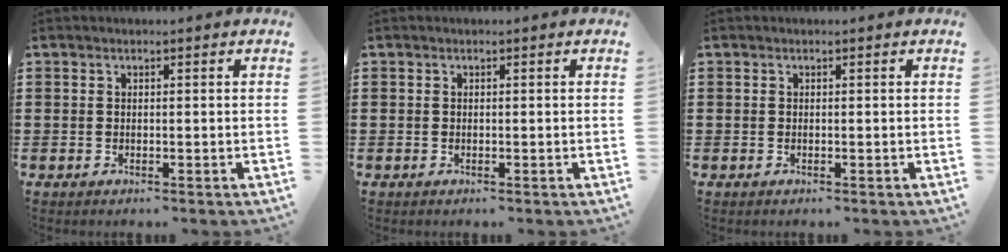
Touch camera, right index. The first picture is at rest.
{"total": 0.0}
{"total": 0.0}